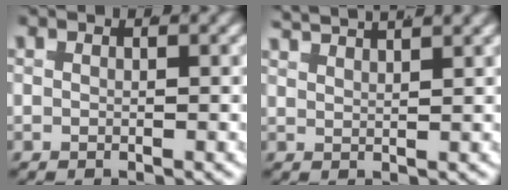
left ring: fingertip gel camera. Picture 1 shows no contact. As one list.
[{"total": 3.3, "force": [3.1, 0.3, 1.0], "torque": [-0.021, 0.007, 0.053]}]